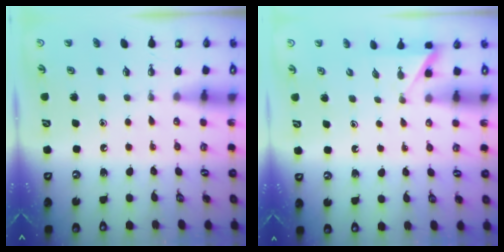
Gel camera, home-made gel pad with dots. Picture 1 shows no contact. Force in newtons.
{"total": 2.5, "press": 2.5, "slide": 0.2}